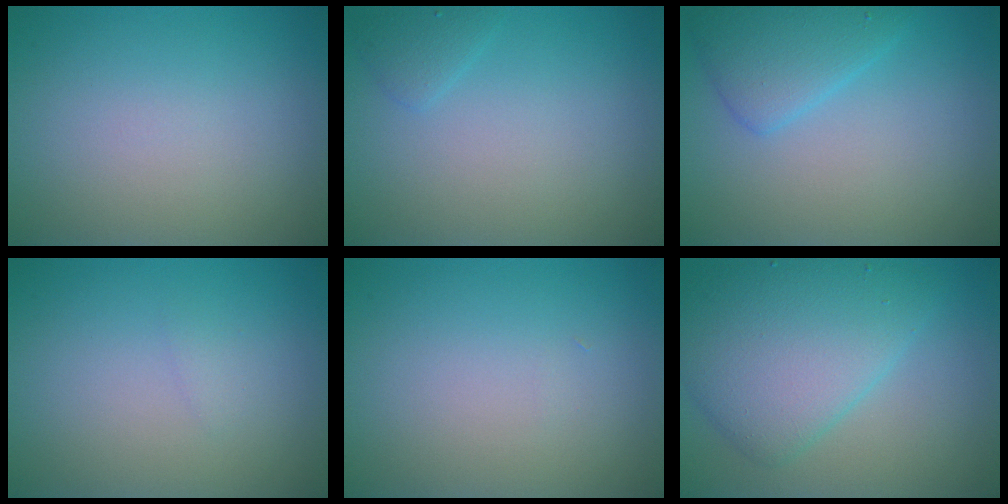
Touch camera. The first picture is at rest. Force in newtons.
{"total": 1.1, "press": 1.1, "slide": 0.1}
{"total": 3.3, "press": 3.3, "slide": 0.0}
{"total": 0.6, "press": 0.6, "slide": 0.0}
{"total": 0.0}
{"total": 6.9, "press": 6.9, "slide": 0.1}